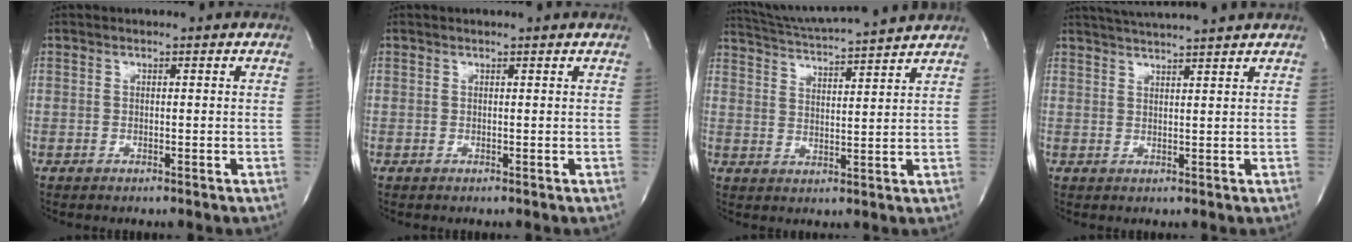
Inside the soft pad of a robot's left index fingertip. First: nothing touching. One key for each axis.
{"total": 1.4, "fx": 1.3, "fy": -0.2, "fz": 0.3, "tx": -0.010, "ty": 0.001, "tz": 0.016}
{"total": 13.7, "fx": 12.9, "fy": -1.0, "fz": 4.5, "tx": -0.091, "ty": 0.003, "tz": 0.196}
{"total": 8.4, "fx": 7.7, "fy": -1.2, "fz": 3.0, "tx": -0.054, "ty": 0.017, "tz": 0.113}